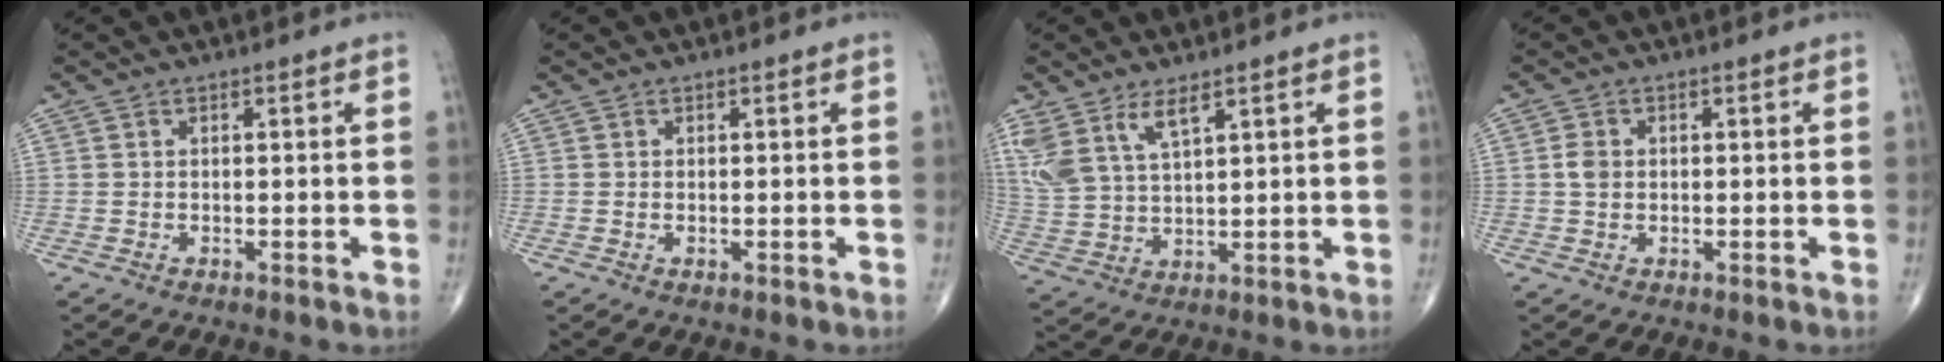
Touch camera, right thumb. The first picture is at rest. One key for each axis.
{"total": 0.5, "fx": -0.1, "fy": 0.3, "fz": 0.4, "tx": -0.008, "ty": -0.001, "tz": -0.001}
{"total": 8.4, "fx": 5.3, "fy": 3.2, "fz": 5.8, "tx": -0.125, "ty": -0.015, "tz": 0.117}
{"total": 2.3, "fx": 0.1, "fy": 1.8, "fz": 1.4, "tx": -0.023, "ty": 0.003, "tz": 0.000}